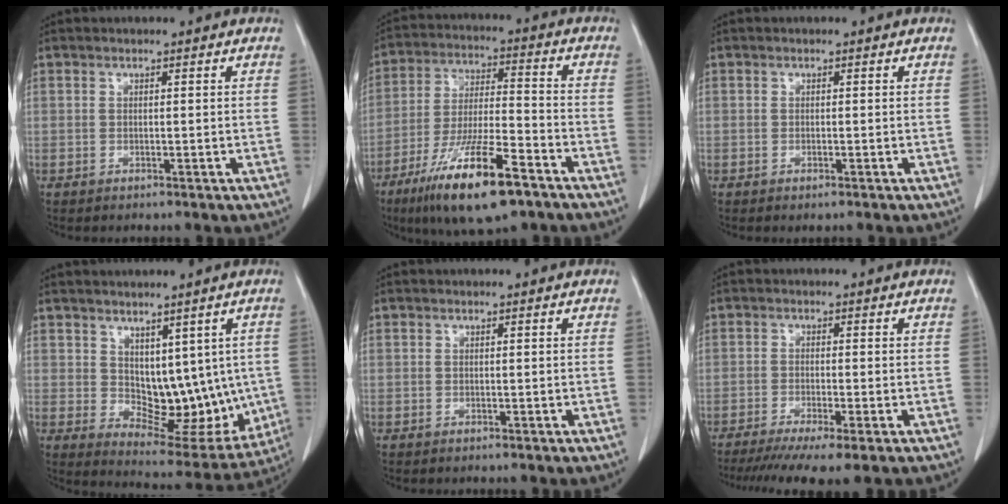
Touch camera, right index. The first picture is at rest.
{"total": 16.4, "force": [-10.1, 2.7, 12.7], "torque": [-0.245, -0.032, -0.178]}
{"total": 0.5, "force": [-0.4, 0.1, 0.4], "torque": [-0.009, -0.002, -0.003]}
{"total": 11.9, "force": [1.2, 7.1, 9.4], "torque": [-0.105, -0.003, 0.043]}
{"total": 0.0}
{"total": 9.2, "force": [-6.6, 0.4, 6.3], "torque": [-0.094, -0.020, -0.105]}